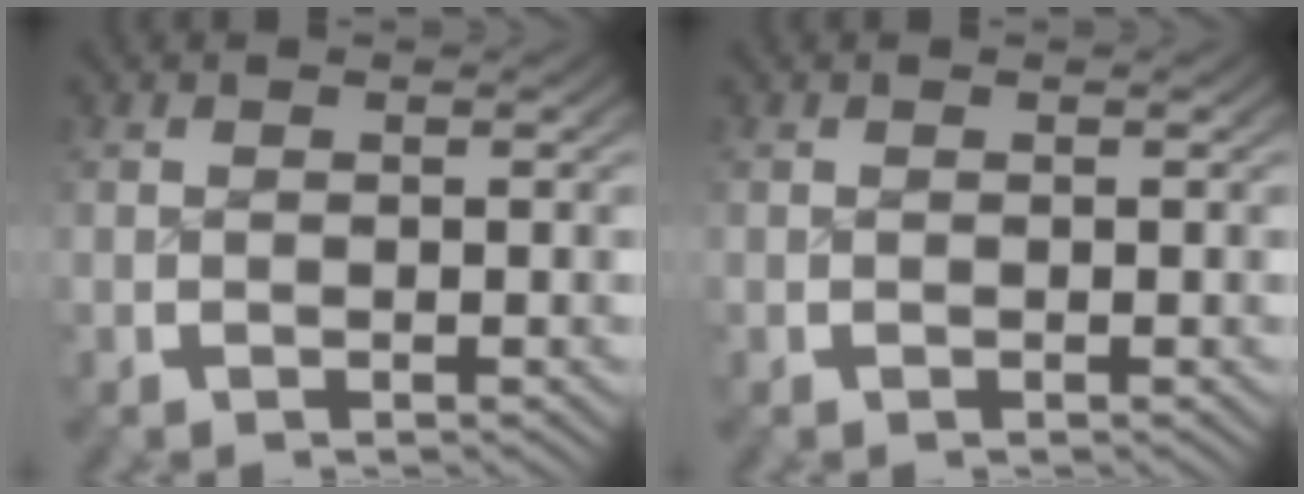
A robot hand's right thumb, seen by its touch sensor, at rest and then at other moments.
{"total": 0.0}